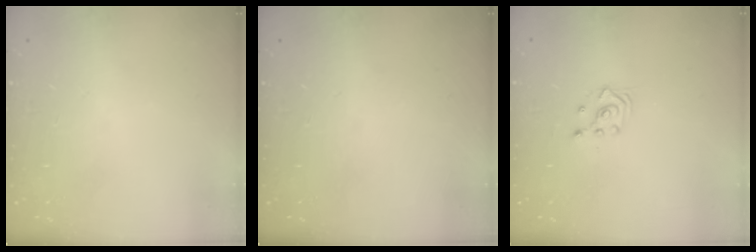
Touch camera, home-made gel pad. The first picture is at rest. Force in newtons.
{"total": 0.0}
{"total": 2.5, "press": 2.5, "slide": 0.3}